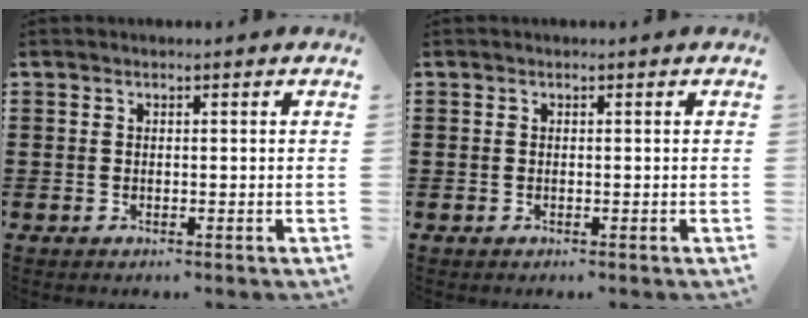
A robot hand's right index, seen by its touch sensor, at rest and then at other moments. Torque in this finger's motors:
{"motor_torque": [0.98, 1.16, 0.00, 0.00]}